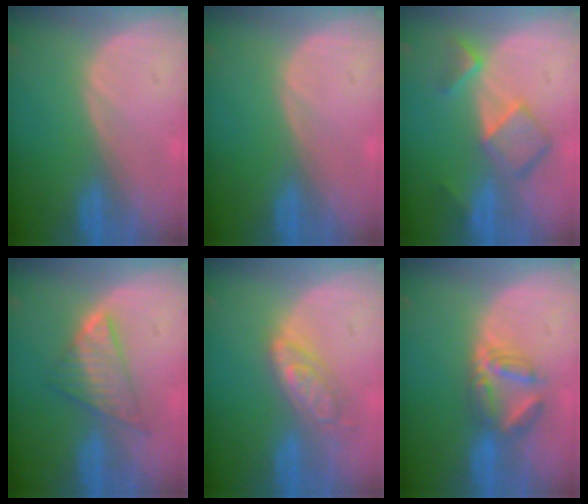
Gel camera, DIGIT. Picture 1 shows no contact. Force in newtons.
{"total": 0.0}
{"total": 7.3, "press": 6.3, "slide": 3.7}
{"total": 5.9, "press": 5.9, "slide": 0.1}
{"total": 6.3, "press": 5.6, "slide": 2.9}
{"total": 5.8, "press": 5.7, "slide": 1.2}